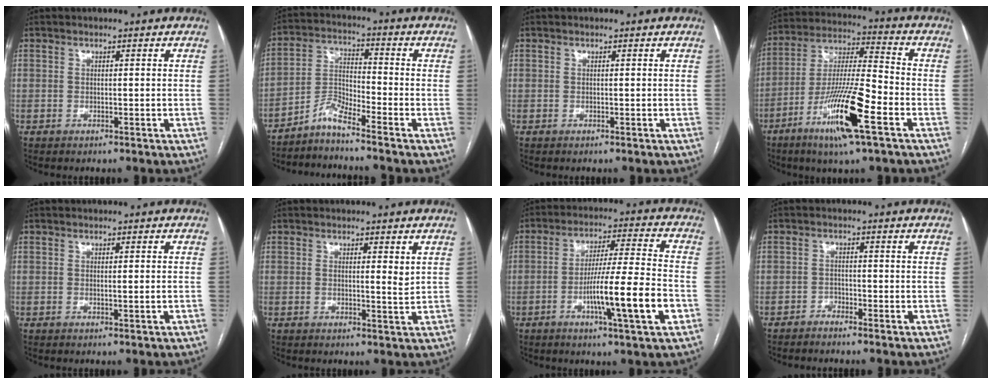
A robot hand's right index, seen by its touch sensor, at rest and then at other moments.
{"total": 5.2, "force": [-4.7, -0.4, 2.3], "torque": [-0.055, -0.008, -0.093]}
{"total": 0.0}
{"total": 15.8, "force": [-7.2, 1.1, 14.0], "torque": [-0.272, -0.018, -0.131]}
{"total": 1.0, "force": [-0.2, -0.2, 1.0], "torque": [-0.016, -0.004, 0.000]}
{"total": 2.2, "force": [0.7, 0.2, 2.1], "torque": [-0.034, -0.005, 0.008]}
{"total": 13.3, "force": [-4.4, -0.5, 12.5], "torque": [-0.213, -0.006, -0.076]}
{"total": 1.5, "force": [-1.4, 0.1, 0.2], "torque": [-0.002, 0.000, -0.028]}